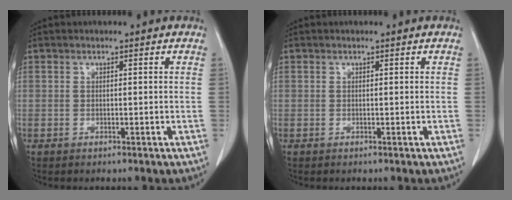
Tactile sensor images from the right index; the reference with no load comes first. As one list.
[{"total": 0.0}]